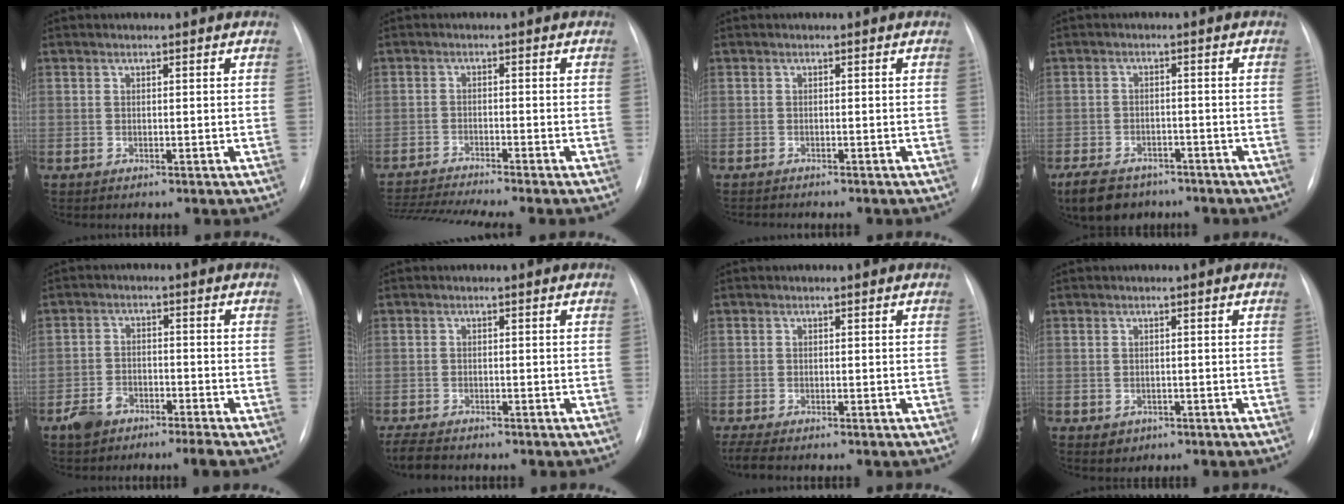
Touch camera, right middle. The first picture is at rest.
{"total": 10.8, "force": [-9.8, -1.6, 4.3], "torque": [-0.062, -0.011, -0.160]}
{"total": 2.7, "force": [-2.6, 0.3, 1.0], "torque": [-0.012, -0.005, -0.032]}
{"total": 10.0, "force": [-7.3, 5.5, 4.1], "torque": [-0.084, -0.003, -0.106]}
{"total": 4.7, "force": [-3.7, 1.4, 2.5], "torque": [-0.050, -0.001, -0.070]}
{"total": 4.7, "force": [-4.0, 1.4, 2.0], "torque": [-0.036, -0.012, -0.063]}
{"total": 3.9, "force": [-3.1, 0.9, 2.2], "torque": [-0.041, -0.009, -0.044]}
{"total": 2.0, "force": [-0.9, 1.7, 0.6], "torque": [-0.005, 0.004, -0.002]}